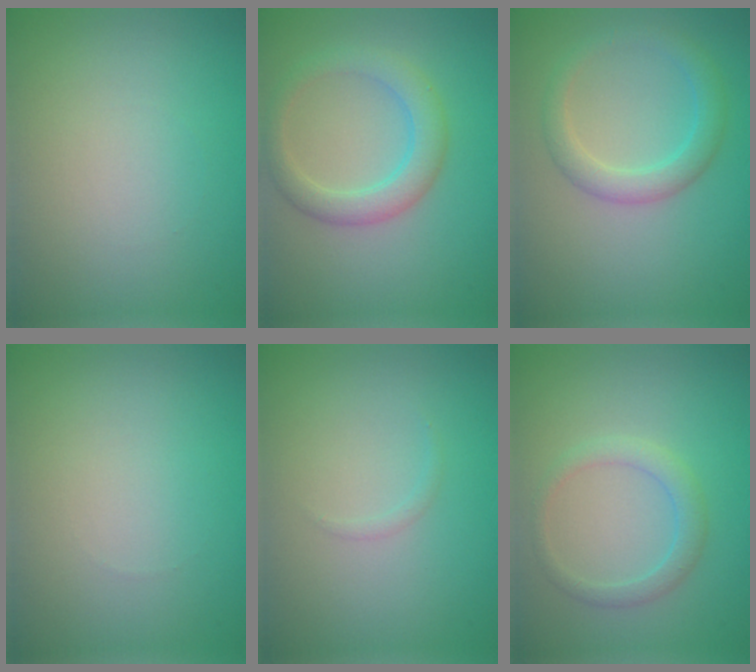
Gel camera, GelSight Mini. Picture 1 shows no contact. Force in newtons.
{"total": 3.4, "press": 3.4, "slide": 0.1}
{"total": 2.8, "press": 2.8, "slide": 0.1}
{"total": 0.0}
{"total": 0.5, "press": 0.5, "slide": 0.0}
{"total": 2.0, "press": 2.0, "slide": 0.1}